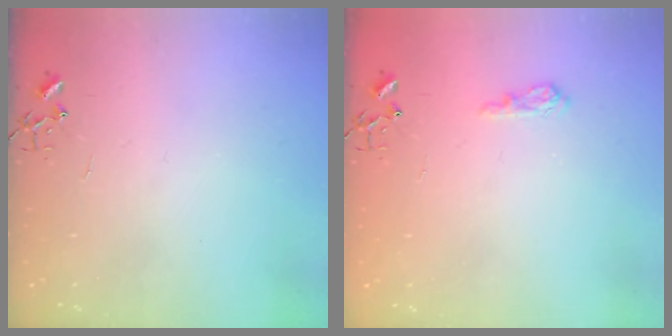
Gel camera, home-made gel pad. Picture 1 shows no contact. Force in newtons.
{"total": 8.1, "press": 8.1, "slide": 1.0}